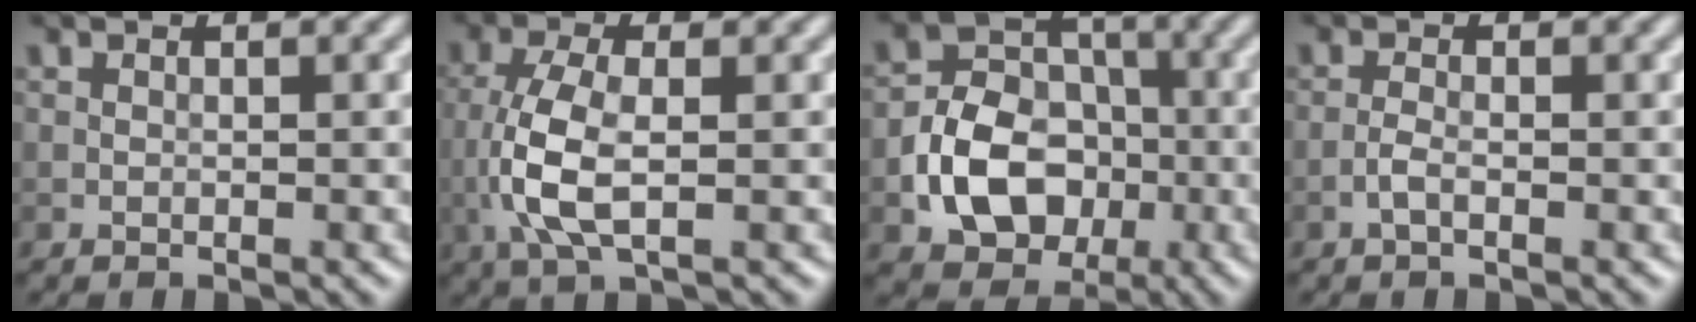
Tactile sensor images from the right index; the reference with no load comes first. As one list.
[{"total": 5.4, "force": [-0.7, 2.3, 4.8], "torque": [-0.113, -0.001, -0.014]}, {"total": 7.5, "force": [-2.3, 5.7, 4.3], "torque": [-0.071, -0.003, -0.044]}, {"total": 1.2, "force": [-0.6, 0.4, 1.0], "torque": [-0.024, 0.002, -0.015]}]